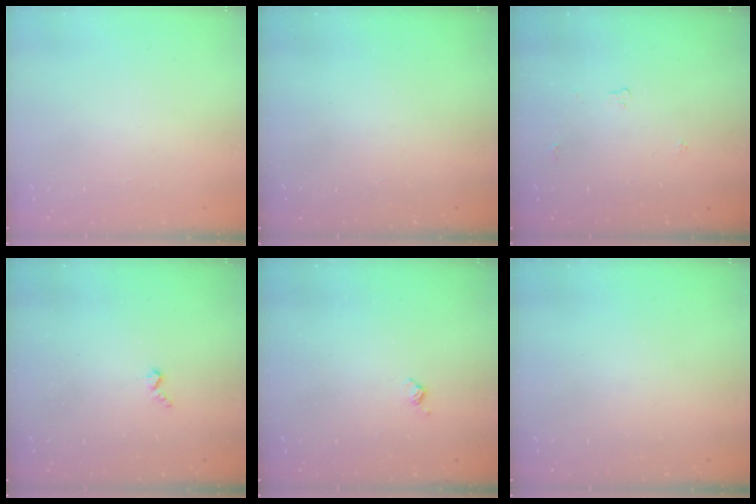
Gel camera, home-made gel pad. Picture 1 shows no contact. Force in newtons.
{"total": 0.0}
{"total": 3.5, "press": 3.4, "slide": 0.6}
{"total": 4.0, "press": 3.9, "slide": 0.5}
{"total": 3.2, "press": 3.2, "slide": 0.6}
{"total": 0.0}